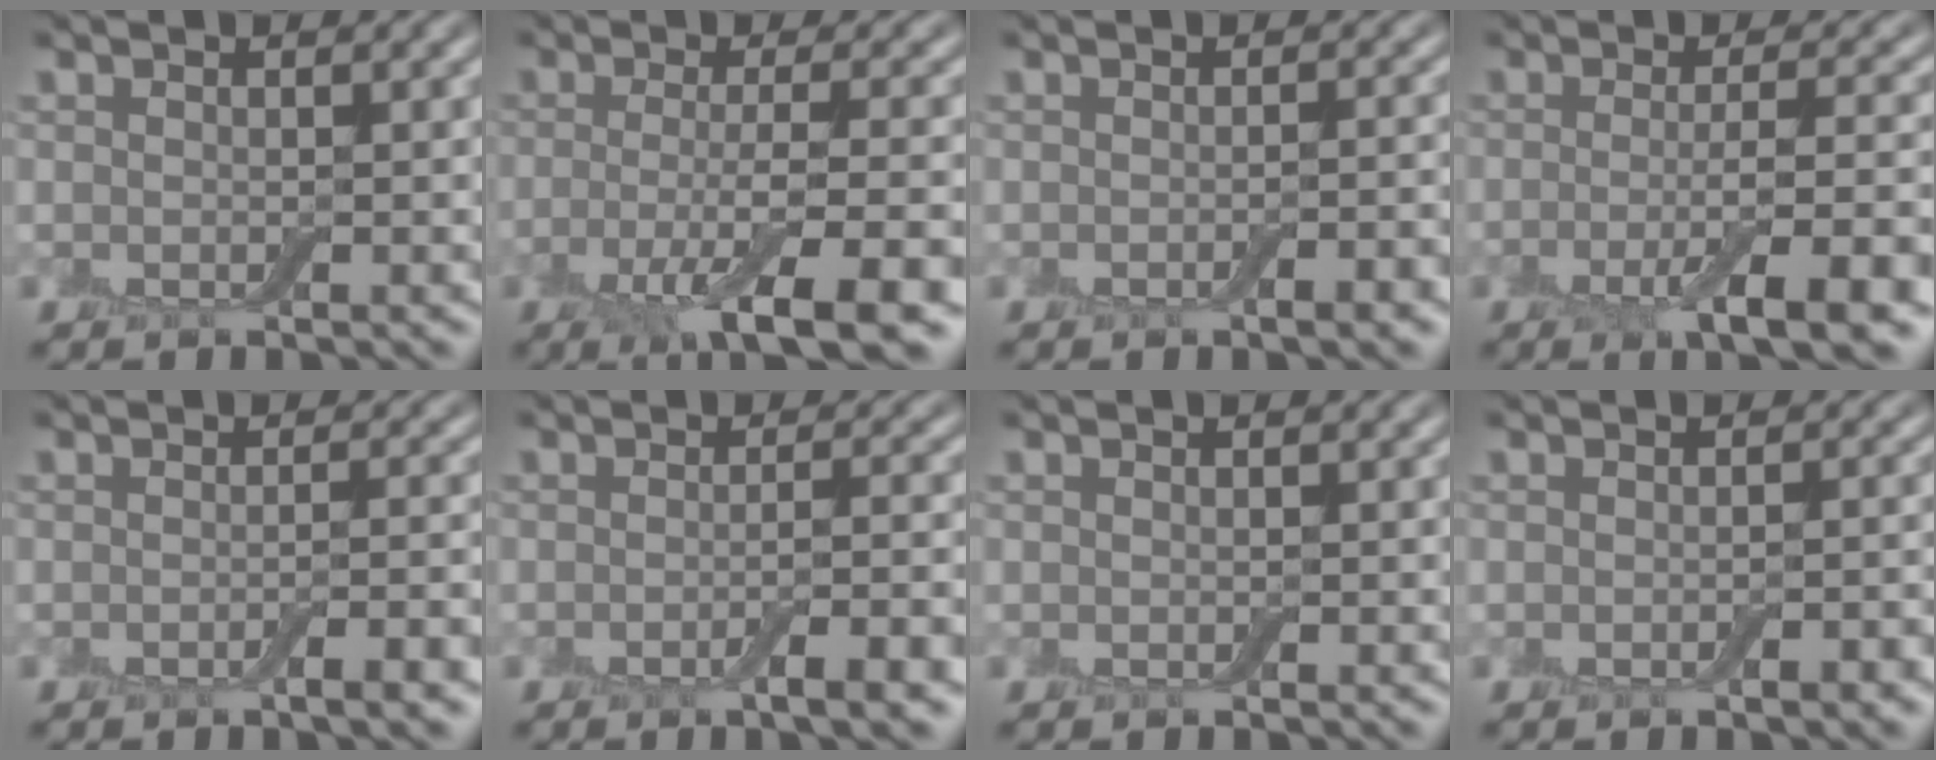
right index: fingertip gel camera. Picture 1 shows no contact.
{"total": 8.0, "force": [-3.7, 1.5, 6.9], "torque": [-0.106, -0.004, -0.067]}
{"total": 2.3, "force": [-1.0, 0.5, 2.0], "torque": [-0.022, 0.002, -0.013]}
{"total": 7.4, "force": [-2.8, 1.5, 6.6], "torque": [-0.097, -0.003, -0.049]}
{"total": 3.1, "force": [-1.3, 0.7, 2.7], "torque": [-0.033, 0.004, -0.023]}
{"total": 4.0, "force": [-1.6, 0.9, 3.6], "torque": [-0.049, 0.003, -0.029]}
{"total": 0.0}
{"total": 1.8, "force": [-0.8, 0.4, 1.6], "torque": [-0.019, 0.001, -0.009]}